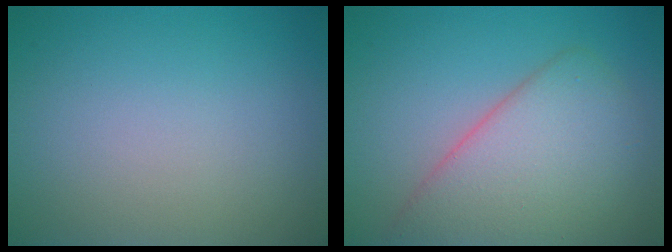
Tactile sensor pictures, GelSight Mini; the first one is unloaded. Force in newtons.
{"total": 6.6, "press": 6.6, "slide": 0.1}